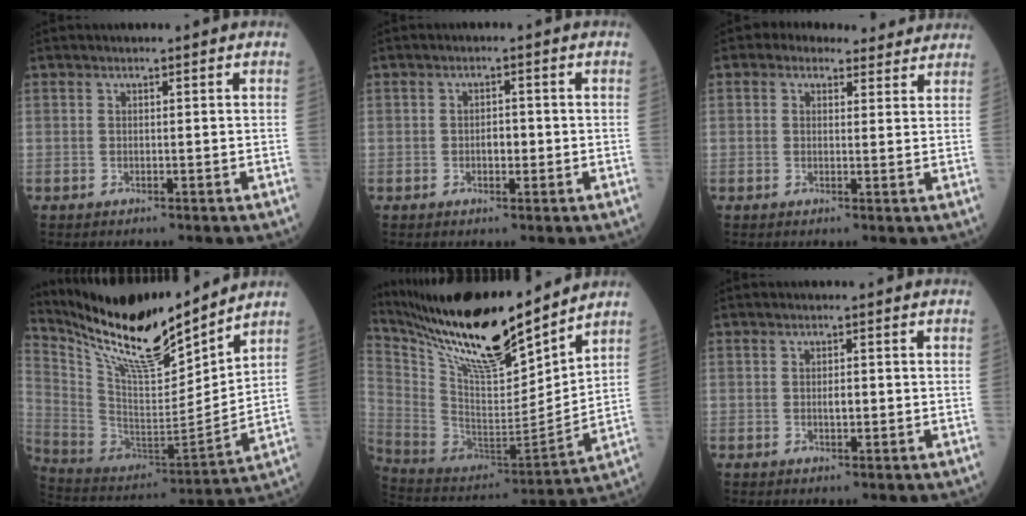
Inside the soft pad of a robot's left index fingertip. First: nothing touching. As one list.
[{"total": 1.8, "force": [-0.5, 0.9, 1.5], "torque": [-0.021, 0.004, -0.008]}, {"total": 6.4, "force": [5.4, 3.2, 1.2], "torque": [-0.008, 0.024, 0.062]}, {"total": 18.8, "force": [16.4, 1.9, 8.9], "torque": [-0.177, -0.017, 0.303]}, {"total": 21.0, "force": [18.0, 2.3, 10.6], "torque": [-0.201, -0.021, 0.329]}, {"total": 1.5, "force": [-0.2, 0.6, 1.4], "torque": [-0.025, 0.001, -0.003]}]